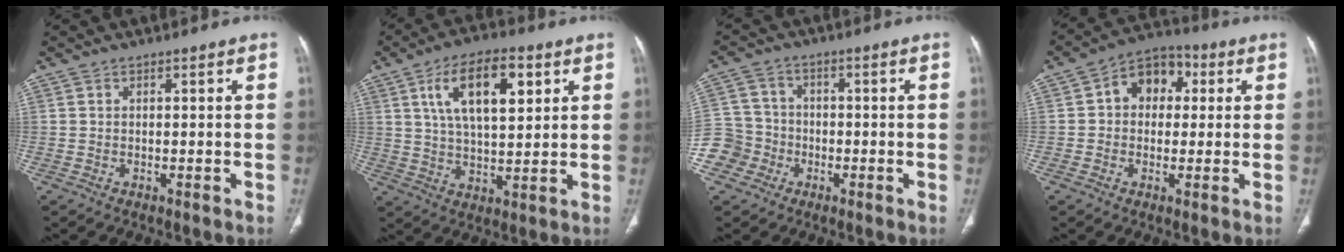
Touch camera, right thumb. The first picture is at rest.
{"total": 13.9, "force": [5.3, 6.3, 11.2], "torque": [-0.169, -0.006, 0.093]}
{"total": 8.2, "force": [-3.5, 7.3, 0.9], "torque": [0.001, 0.029, -0.068]}
{"total": 9.2, "force": [1.8, 7.1, 5.6], "torque": [-0.046, 0.021, 0.015]}